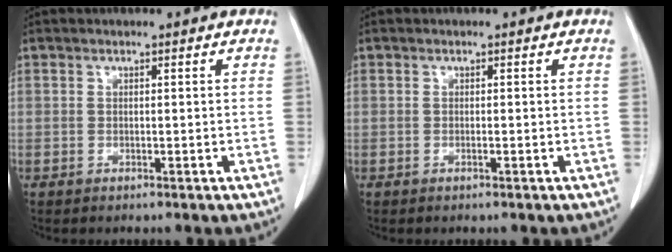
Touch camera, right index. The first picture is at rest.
{"total": 0.0}